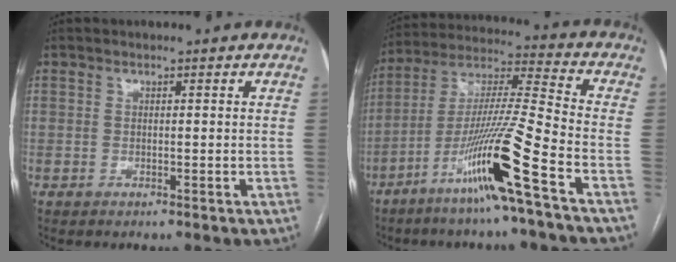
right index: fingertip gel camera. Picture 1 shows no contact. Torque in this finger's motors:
{"motor_torque": [1.64, -0.50, 1.05, 0.21]}